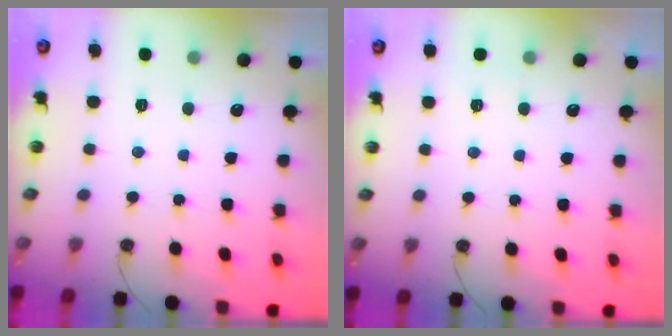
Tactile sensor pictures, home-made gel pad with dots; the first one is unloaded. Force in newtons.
{"total": 2.2, "press": 2.1, "slide": 0.2}